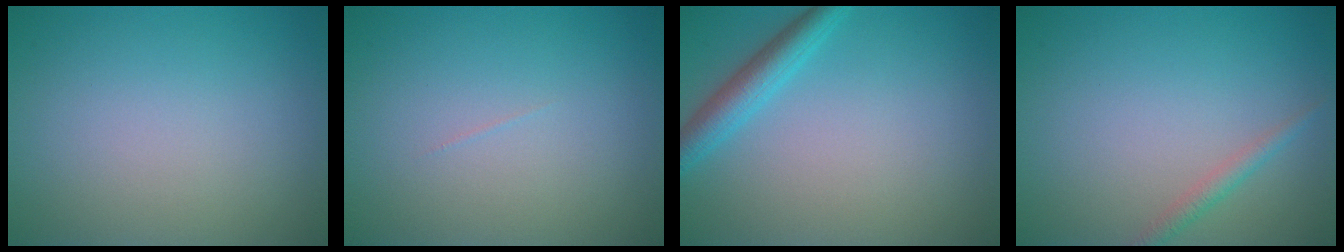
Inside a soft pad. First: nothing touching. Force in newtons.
{"total": 0.0}
{"total": 3.0, "press": 3.0, "slide": 0.2}
{"total": 1.3, "press": 1.3, "slide": 0.0}